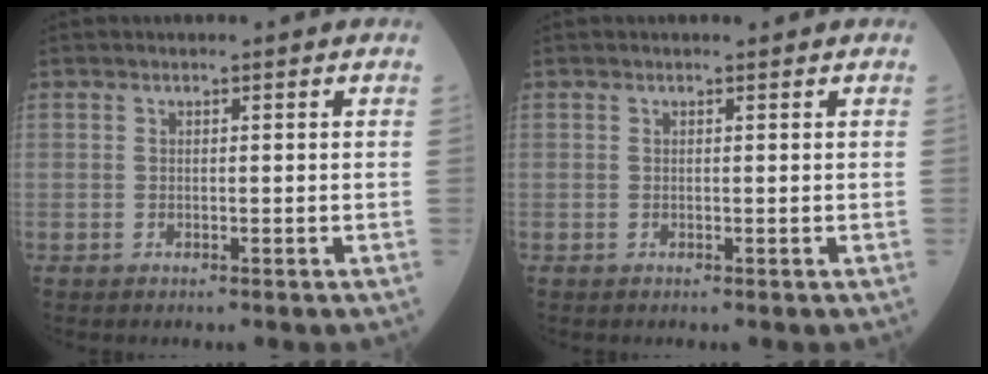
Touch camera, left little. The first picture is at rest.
{"total": 0.0}